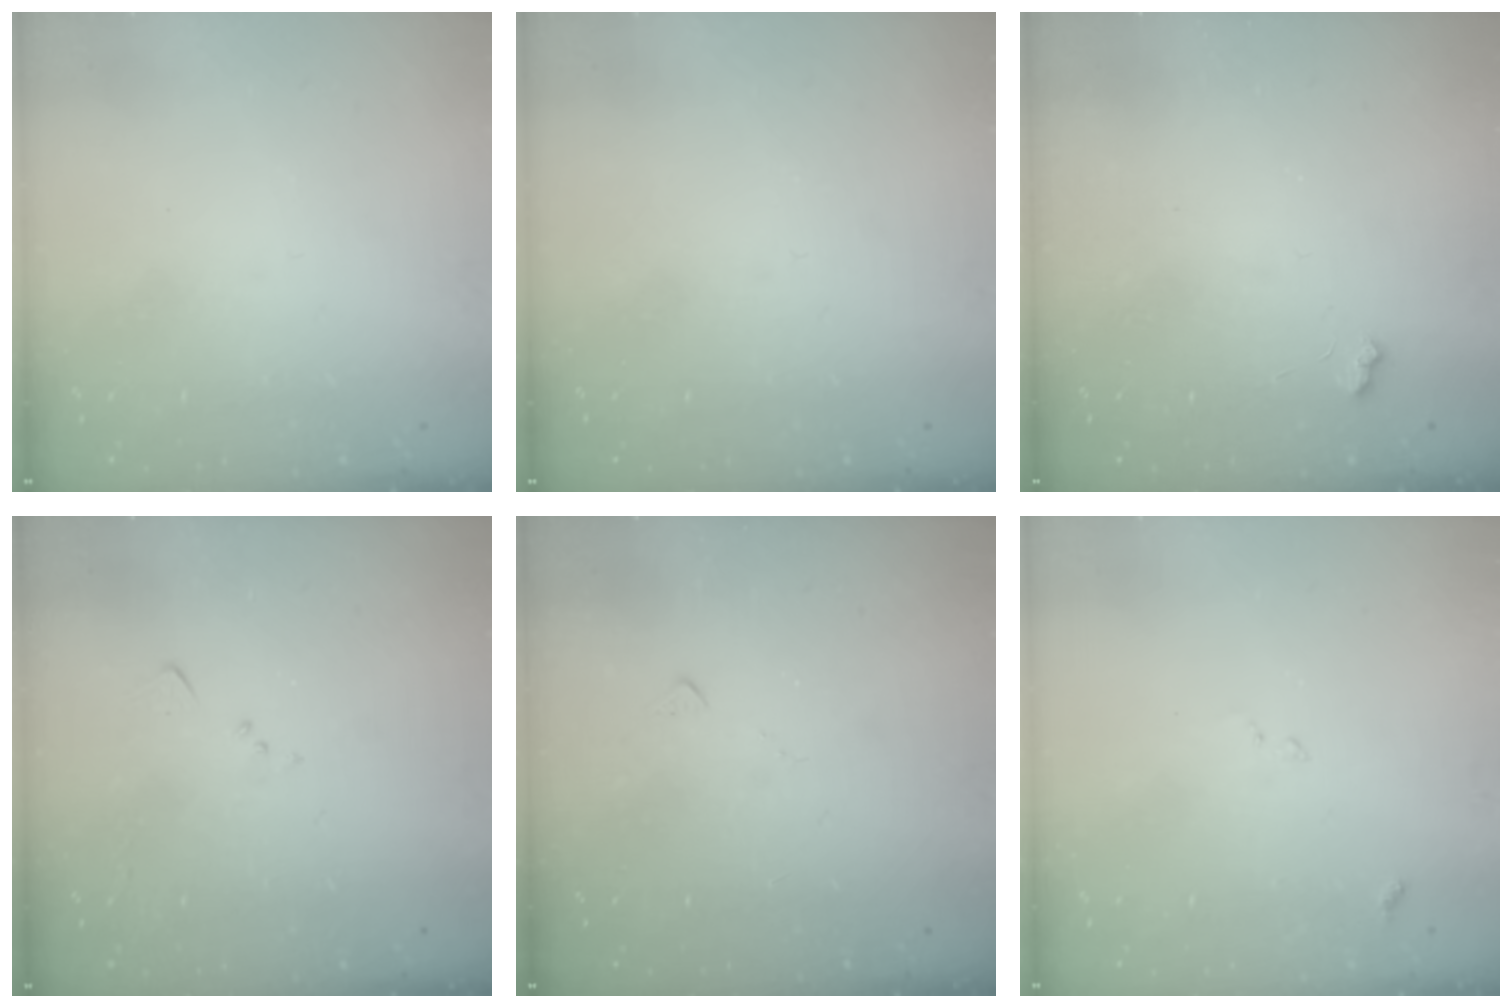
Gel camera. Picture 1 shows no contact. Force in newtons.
{"total": 0.0}
{"total": 2.3, "press": 2.3, "slide": 0.4}
{"total": 4.2, "press": 4.2, "slide": 0.6}
{"total": 5.9, "press": 5.9, "slide": 0.6}
{"total": 8.3, "press": 8.2, "slide": 0.8}